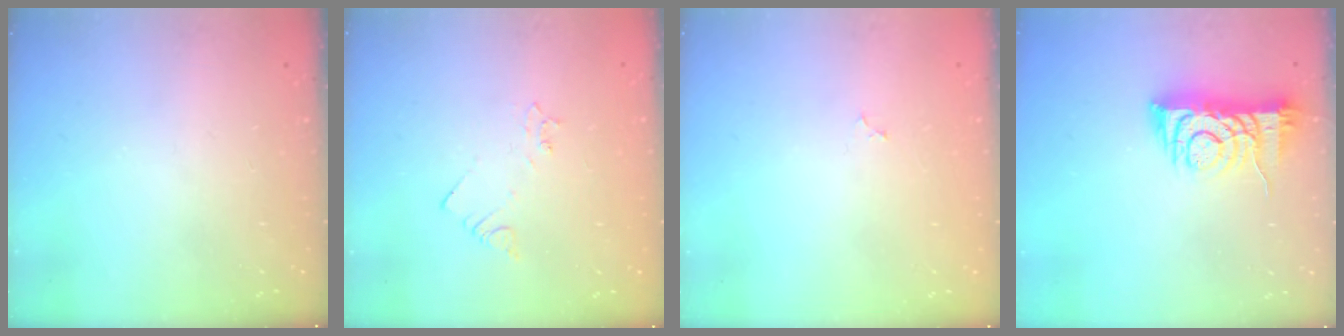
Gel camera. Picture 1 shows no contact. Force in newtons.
{"total": 2.1, "press": 2.1, "slide": 0.3}
{"total": 2.3, "press": 2.3, "slide": 0.2}
{"total": 8.3, "press": 8.2, "slide": 1.3}